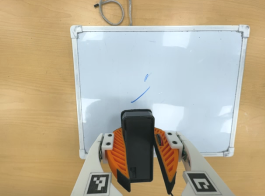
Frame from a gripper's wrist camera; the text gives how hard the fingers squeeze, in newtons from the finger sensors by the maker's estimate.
{"total": 11.0, "left": 10.5, "right": 11.5}